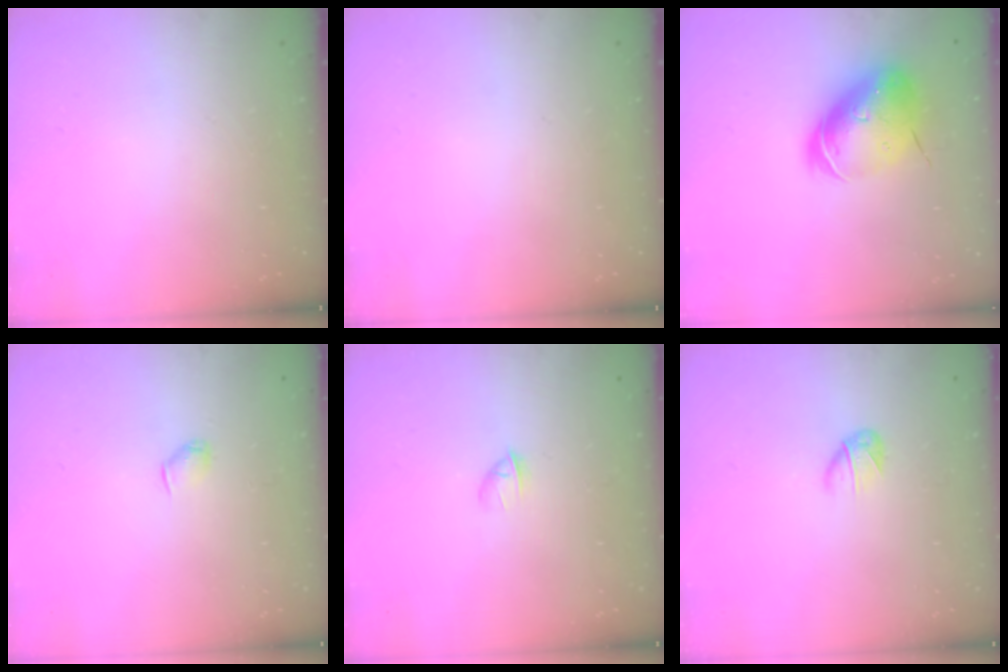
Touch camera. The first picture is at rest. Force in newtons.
{"total": 0.0}
{"total": 10.9, "press": 10.8, "slide": 1.8}
{"total": 3.9, "press": 3.9, "slide": 0.5}
{"total": 2.4, "press": 2.2, "slide": 0.8}
{"total": 3.7, "press": 3.6, "slide": 1.0}